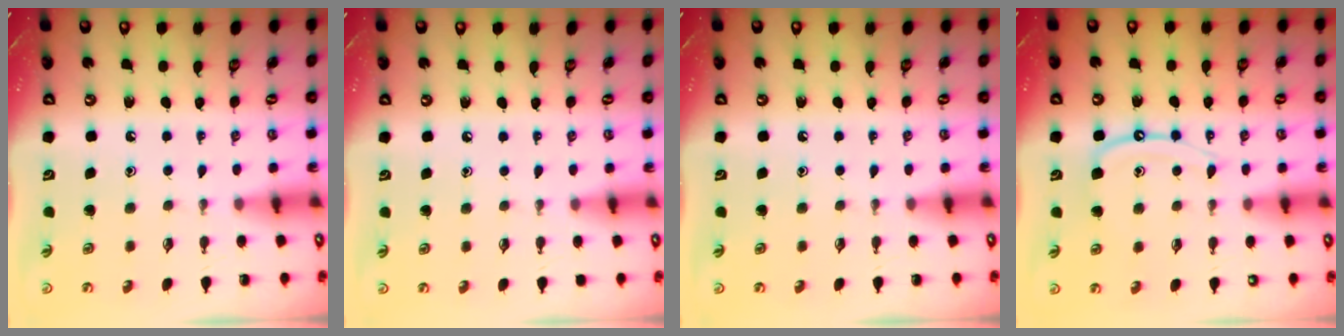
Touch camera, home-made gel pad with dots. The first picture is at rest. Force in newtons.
{"total": 0.0}
{"total": 0.0}
{"total": 9.9, "press": 9.9, "slide": 0.9}